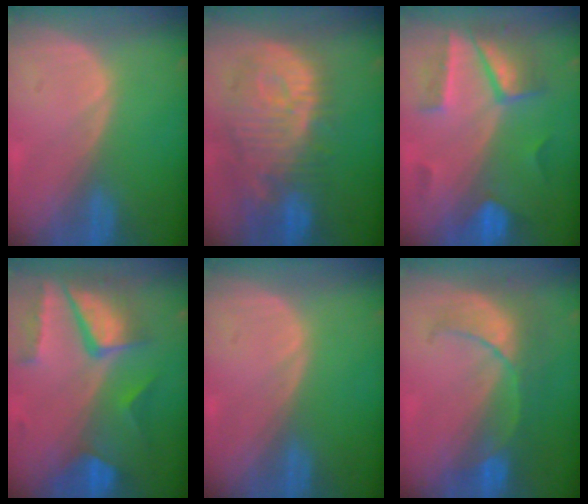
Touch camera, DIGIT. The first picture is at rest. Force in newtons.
{"total": 12.5, "press": 11.1, "slide": 5.8}
{"total": 7.4, "press": 7.2, "slide": 1.4}
{"total": 10.4, "press": 8.6, "slide": 5.8}
{"total": 0.0}
{"total": 8.0, "press": 7.5, "slide": 2.7}